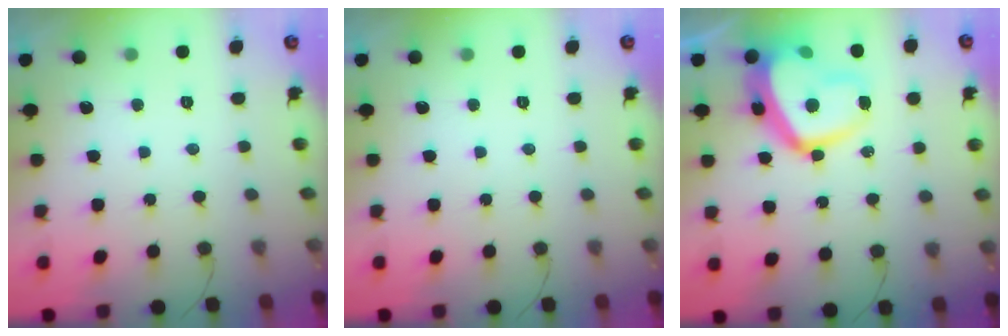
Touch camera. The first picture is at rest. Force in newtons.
{"total": 0.0}
{"total": 18.3, "press": 18.2, "slide": 1.3}